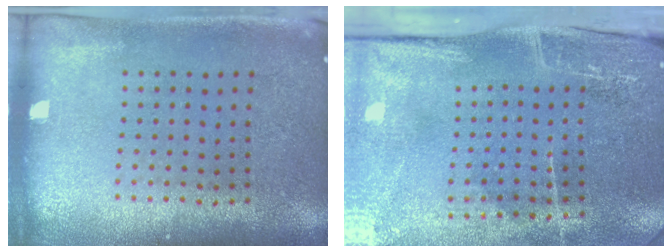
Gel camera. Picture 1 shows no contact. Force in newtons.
{"total": 5.0, "press": 3.9, "slide": 3.1}